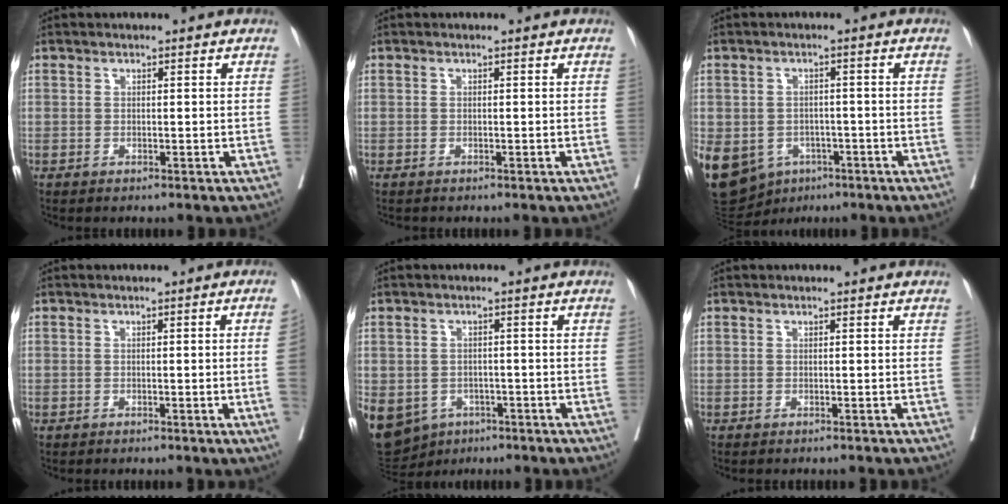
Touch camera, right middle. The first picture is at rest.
{"total": 0.0}
{"total": 24.3, "force": [-10.0, 19.6, 10.3], "torque": [-0.345, -0.012, -0.134]}
{"total": 2.8, "force": [-0.5, -0.8, 2.6], "torque": [-0.034, 0.001, -0.004]}
{"total": 19.9, "force": [-8.6, 16.1, 7.9], "torque": [-0.267, -0.007, -0.114]}
{"total": 1.3, "force": [-1.2, 0.2, 0.5], "torque": [-0.003, 0.000, -0.017]}